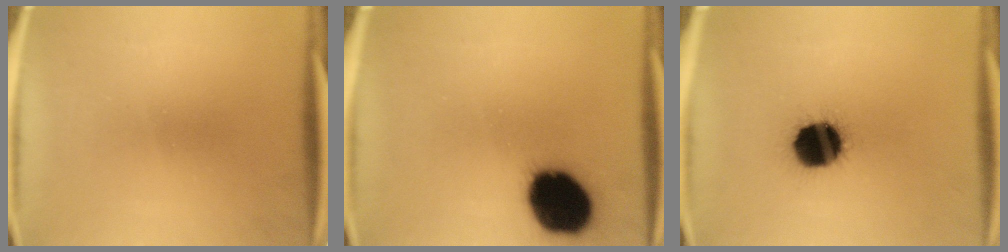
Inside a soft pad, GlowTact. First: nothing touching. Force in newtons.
{"total": 19.4}
{"total": 16.2}